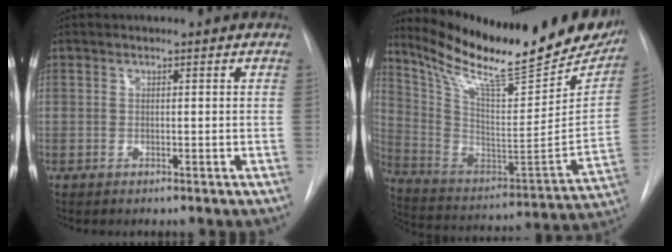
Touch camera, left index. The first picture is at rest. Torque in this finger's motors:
{"motor_torque": [0.37, -0.64, 0.13, 0.08]}